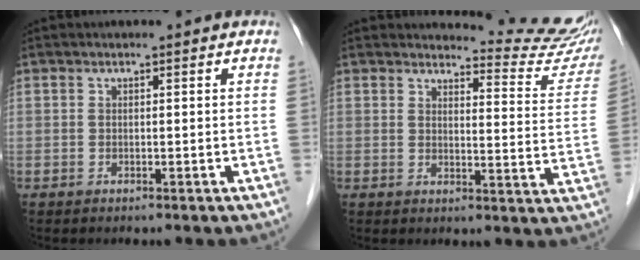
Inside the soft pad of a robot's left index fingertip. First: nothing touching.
{"total": 11.8, "force": [11.7, 0.2, 1.3], "torque": [-0.005, -0.086, 0.116]}